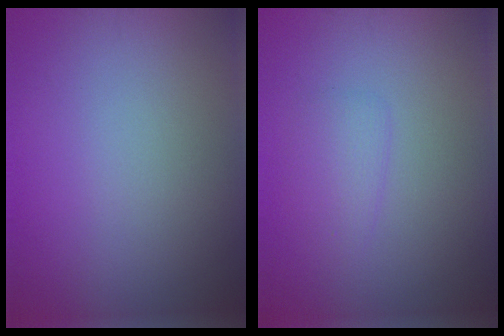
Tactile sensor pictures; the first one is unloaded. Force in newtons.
{"total": 1.6, "press": 1.6, "slide": 0.1}